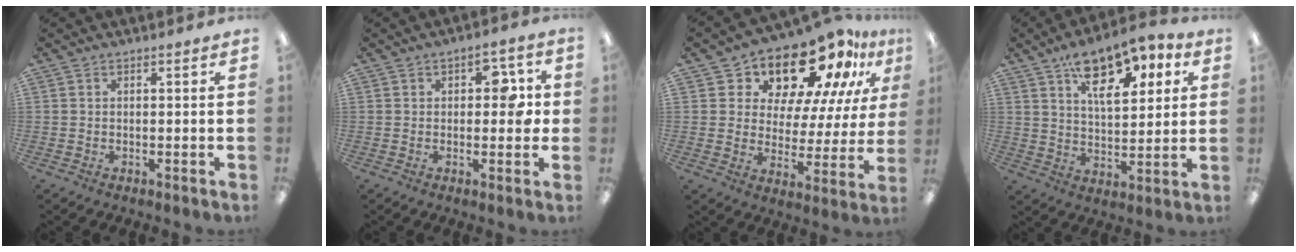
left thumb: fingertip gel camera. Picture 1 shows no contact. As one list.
[{"total": 6.7, "force": [1.4, 3.8, 5.3], "torque": [-0.061, 0.002, 0.017]}, {"total": 17.3, "force": [13.9, 7.1, 7.5], "torque": [-0.127, -0.112, 0.233]}, {"total": 14.6, "force": [8.9, 7.1, 9.1], "torque": [-0.131, -0.034, 0.153]}]